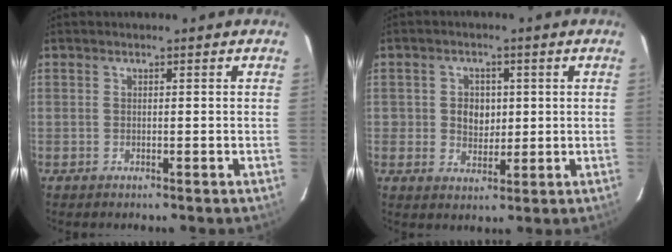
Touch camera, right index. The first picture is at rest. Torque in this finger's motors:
{"motor_torque": [0.01, -0.01, 0.04, 0.03]}